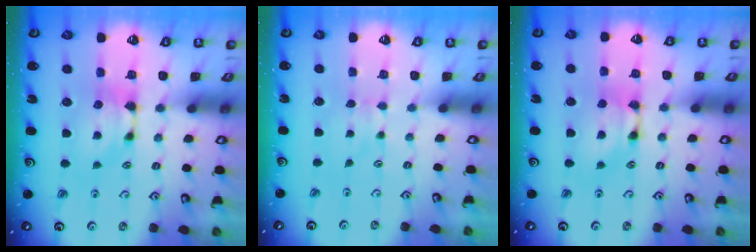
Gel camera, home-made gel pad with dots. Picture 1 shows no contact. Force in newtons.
{"total": 2.8, "press": 2.8, "slide": 0.3}
{"total": 1.7, "press": 1.7, "slide": 0.2}